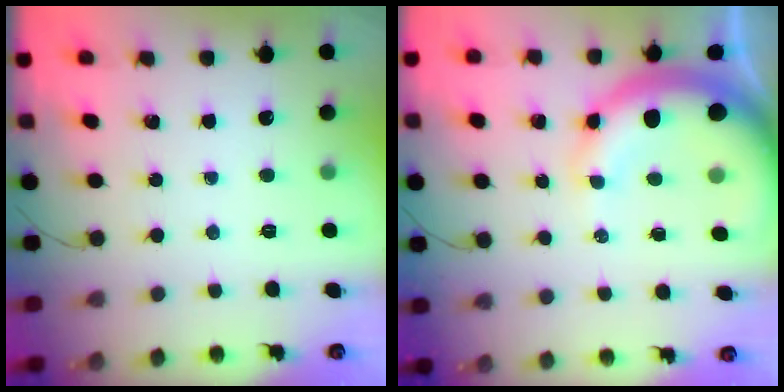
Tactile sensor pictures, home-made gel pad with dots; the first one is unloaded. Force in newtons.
{"total": 12.1, "press": 11.9, "slide": 2.2}